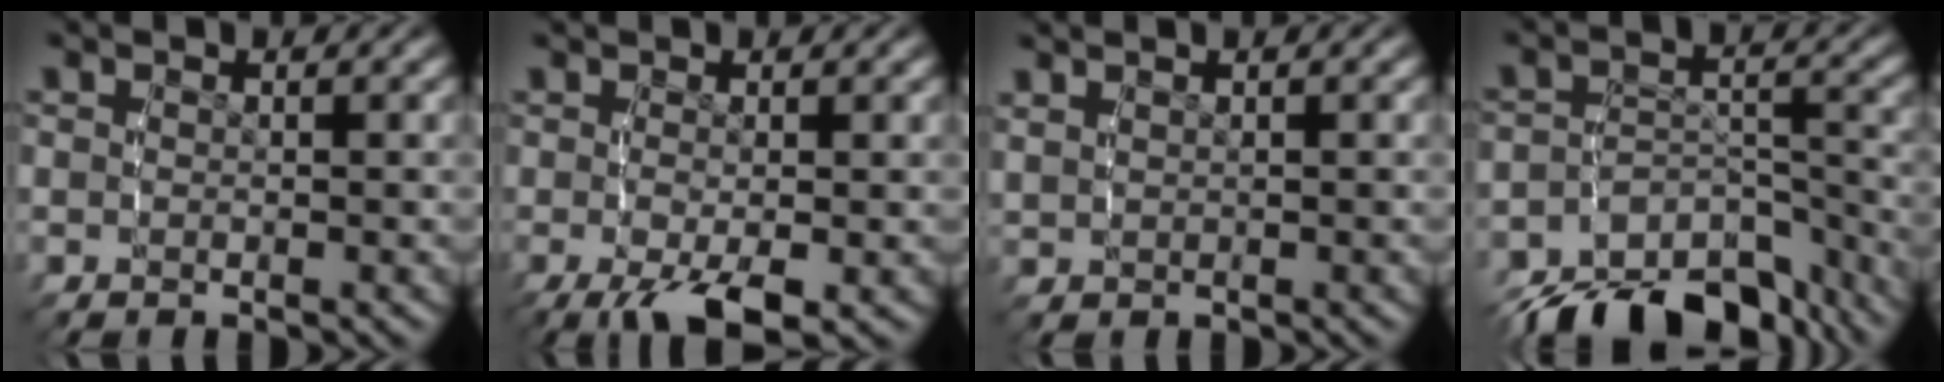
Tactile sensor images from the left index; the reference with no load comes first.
{"total": 4.7, "force": [-2.6, 1.1, 3.8], "torque": [-0.073, -0.027, -0.022]}
{"total": 1.2, "force": [1.0, 0.2, 0.5], "torque": [-0.010, 0.008, 0.022]}
{"total": 10.4, "force": [-8.8, 3.7, 4.0], "torque": [-0.038, -0.012, -0.138]}